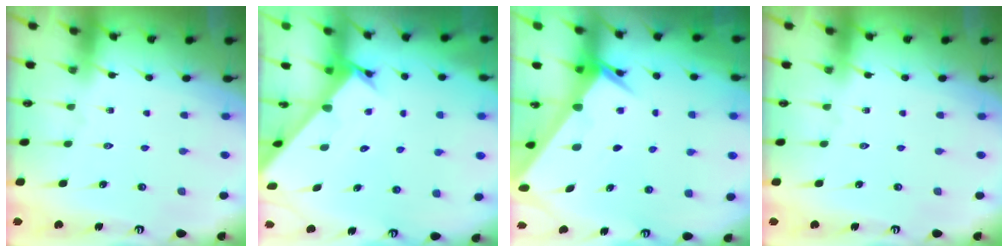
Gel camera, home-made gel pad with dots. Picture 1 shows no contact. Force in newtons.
{"total": 2.3, "press": 2.3, "slide": 0.2}
{"total": 2.6, "press": 2.6, "slide": 0.2}
{"total": 0.0}